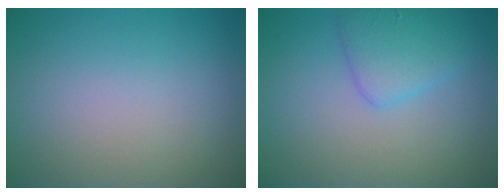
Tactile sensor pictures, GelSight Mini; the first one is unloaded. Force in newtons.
{"total": 2.9, "press": 2.9, "slide": 0.1}